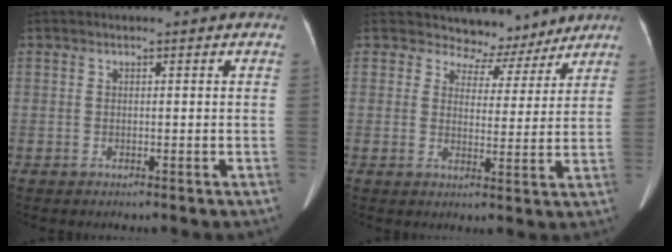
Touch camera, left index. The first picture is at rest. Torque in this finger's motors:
{"motor_torque": [0.28, -0.34, 0.03, -0.04]}